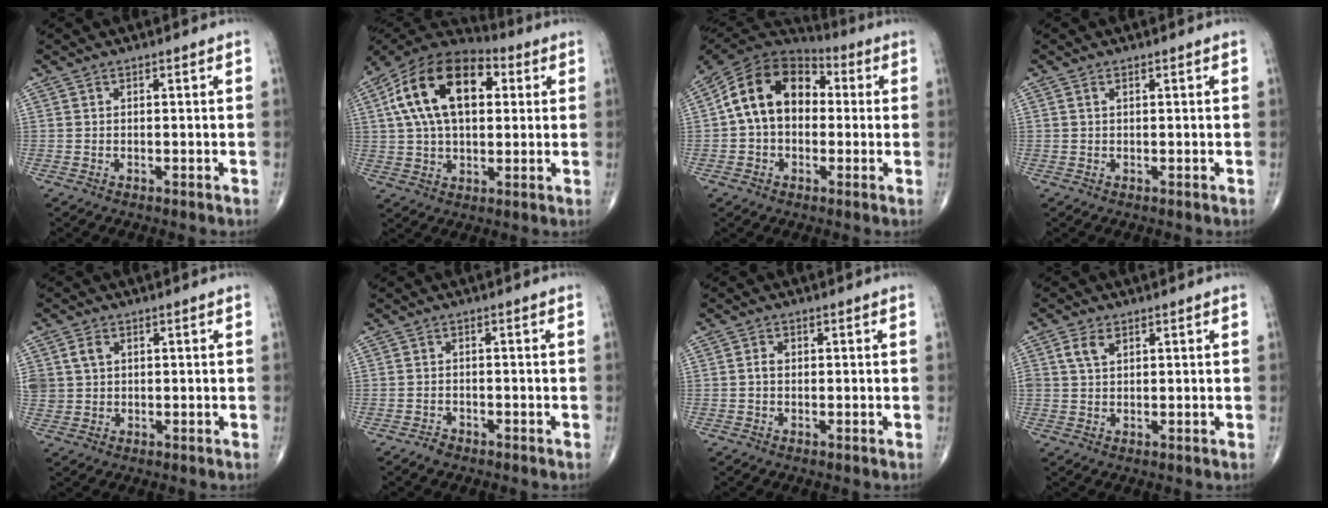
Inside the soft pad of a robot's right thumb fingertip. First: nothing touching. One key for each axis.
{"total": 20.0, "fx": 4.9, "fy": 11.7, "fz": 15.5, "tx": -0.259, "ty": 0.019, "tz": 0.073}
{"total": 15.6, "fx": 1.1, "fy": 11.2, "fz": 10.8, "tx": -0.160, "ty": 0.041, "tz": 0.006}
{"total": 0.6, "fx": 0.3, "fy": 0.2, "fz": 0.5, "tx": -0.013, "ty": 0.004, "tz": 0.006}
{"total": 4.8, "fx": 1.5, "fy": 3.8, "fz": 2.5, "tx": -0.045, "ty": 0.002, "tz": 0.035}
{"total": 1.4, "fx": -1.2, "fy": 0.7, "fz": 0.3, "tx": -0.007, "ty": 0.004, "tz": -0.021}
{"total": 1.7, "fx": 0.0, "fy": 1.2, "fz": 1.1, "tx": -0.019, "ty": 0.007, "tz": 0.000}
{"total": 3.6, "fx": 1.5, "fy": 2.2, "fz": 2.4, "tx": -0.046, "ty": 0.004, "tz": 0.033}